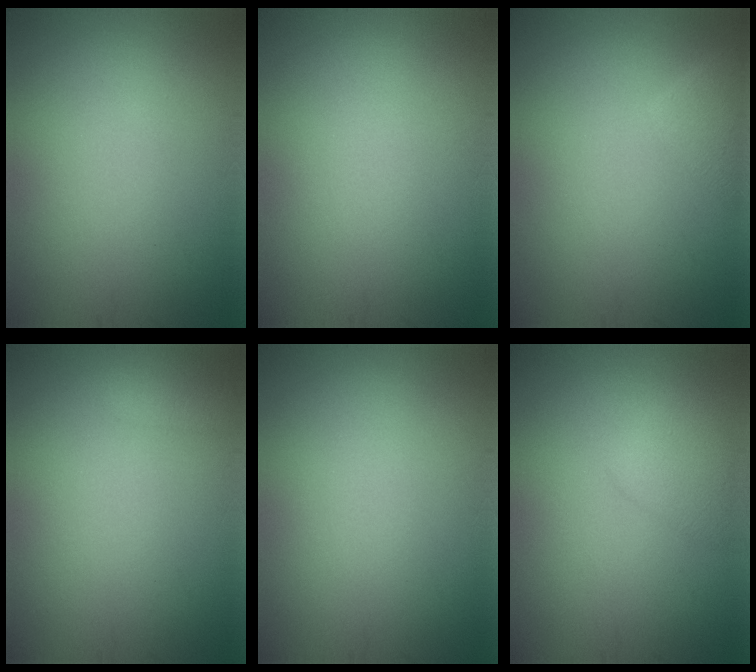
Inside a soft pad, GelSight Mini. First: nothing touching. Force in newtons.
{"total": 0.0}
{"total": 2.0, "press": 1.9, "slide": 0.0}
{"total": 1.3, "press": 1.3, "slide": 0.1}
{"total": 0.0}
{"total": 2.0, "press": 2.0, "slide": 0.2}